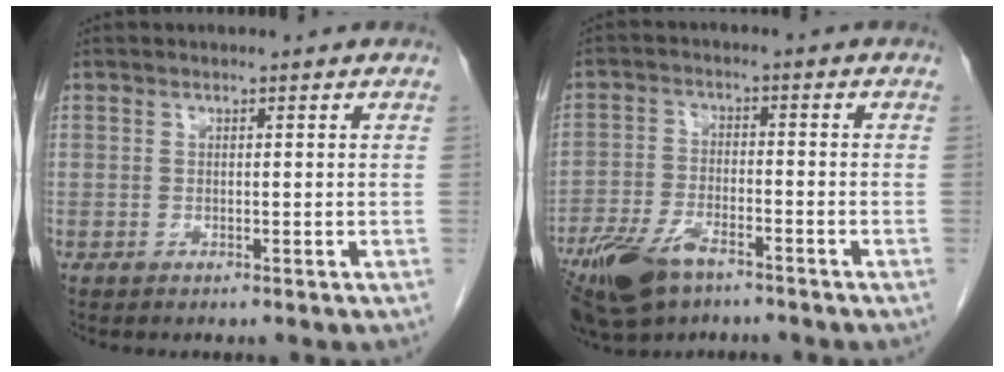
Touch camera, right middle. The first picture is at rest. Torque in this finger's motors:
{"motor_torque": [1.21, -0.93, 0.71, 0.17]}